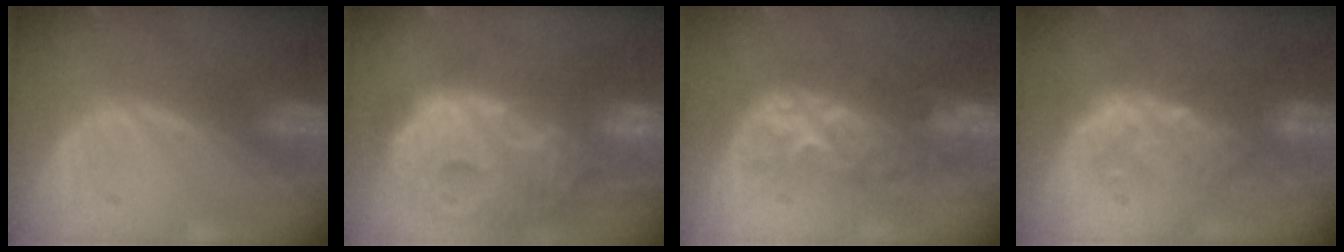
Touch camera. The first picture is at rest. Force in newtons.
{"total": 14.8, "press": 12.9, "slide": 7.4}
{"total": 8.2, "press": 8.2, "slide": 0.5}
{"total": 6.7, "press": 6.5, "slide": 1.7}